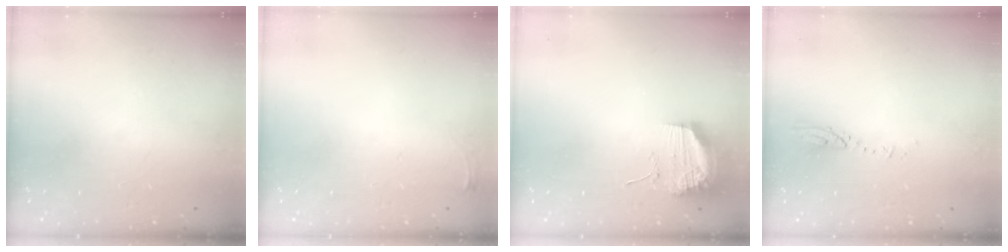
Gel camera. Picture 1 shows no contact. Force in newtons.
{"total": 2.6, "press": 2.6, "slide": 0.6}
{"total": 17.0, "press": 13.3, "slide": 10.6}
{"total": 3.2, "press": 3.2, "slide": 0.3}